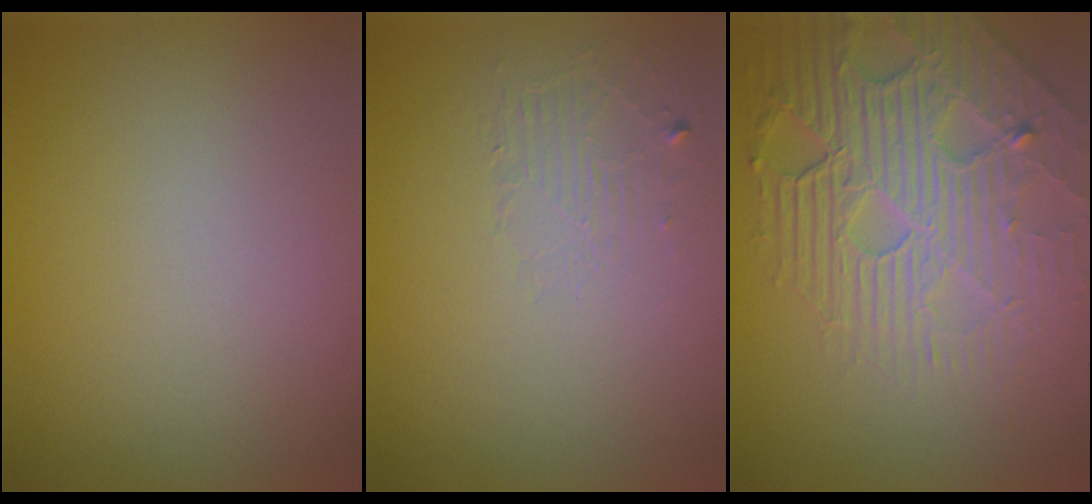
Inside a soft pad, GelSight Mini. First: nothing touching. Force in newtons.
{"total": 1.4, "press": 0.1, "slide": 1.4}
{"total": 7.2, "press": 5.5, "slide": 4.6}